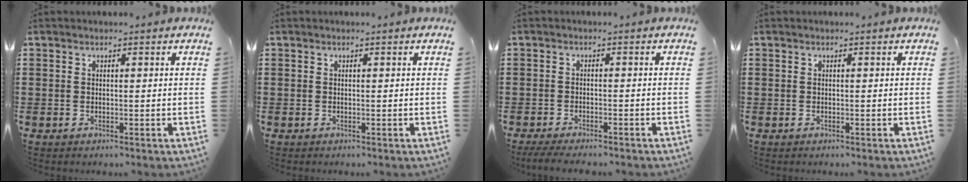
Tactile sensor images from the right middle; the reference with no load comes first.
{"total": 0.0}
{"total": 2.4, "force": [-2.3, 0.2, 0.7], "torque": [-0.020, -0.002, -0.049]}
{"total": 0.0}